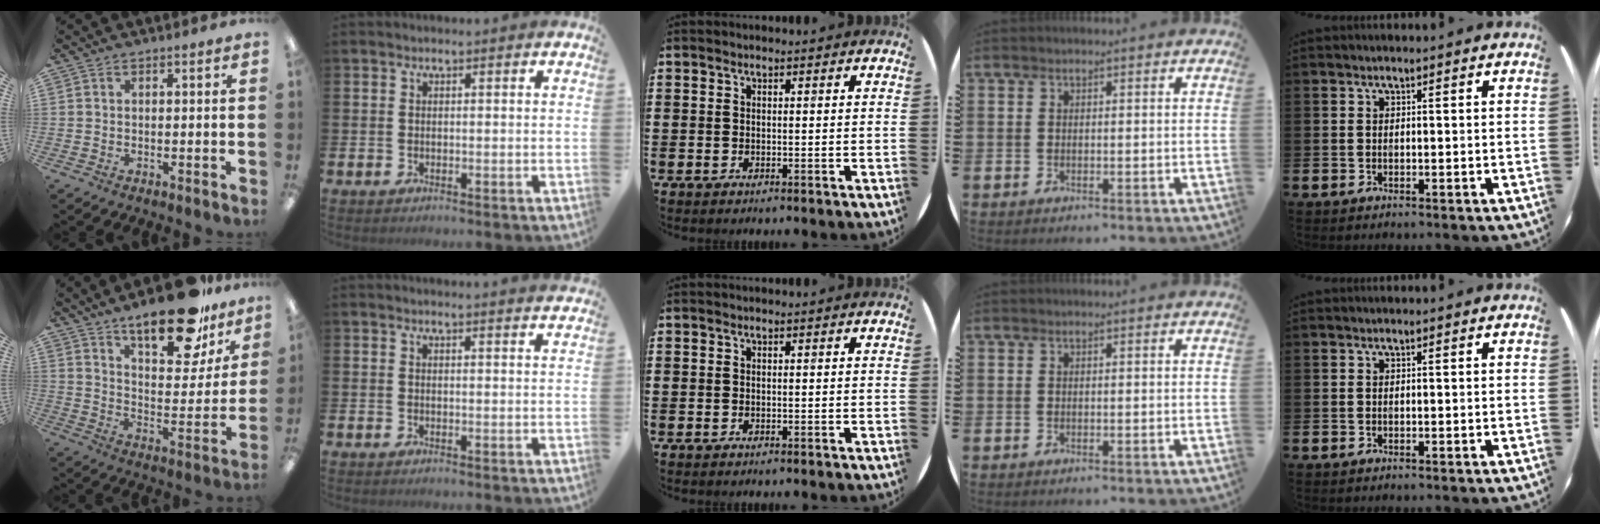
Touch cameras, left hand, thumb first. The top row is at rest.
{"thumb": {"total": 21.7, "force": [15.9, 8.1, 12.3], "torque": [-0.175, -0.097, 0.262]}, "index": {"total": 1.5, "force": [1.5, -0.2, -0.1], "torque": [0.011, -0.013, 0.025]}}